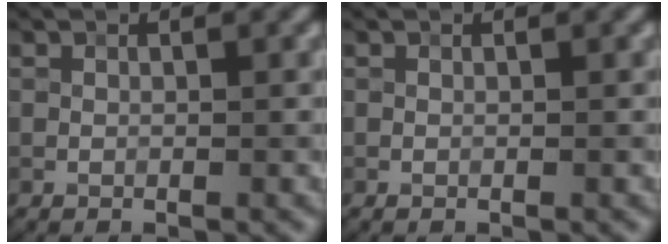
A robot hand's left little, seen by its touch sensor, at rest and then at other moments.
{"total": 0.0}